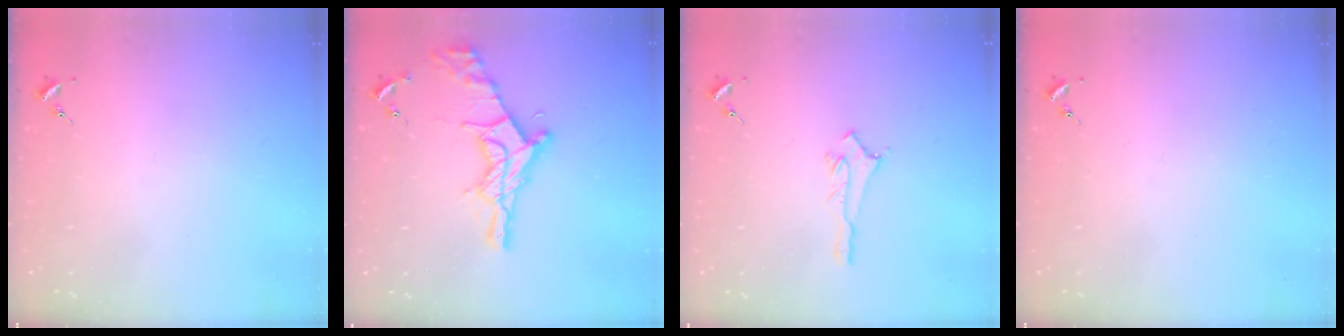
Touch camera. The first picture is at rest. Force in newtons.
{"total": 19.0, "press": 18.9, "slide": 1.3}
{"total": 2.8, "press": 2.8, "slide": 0.3}
{"total": 0.0}